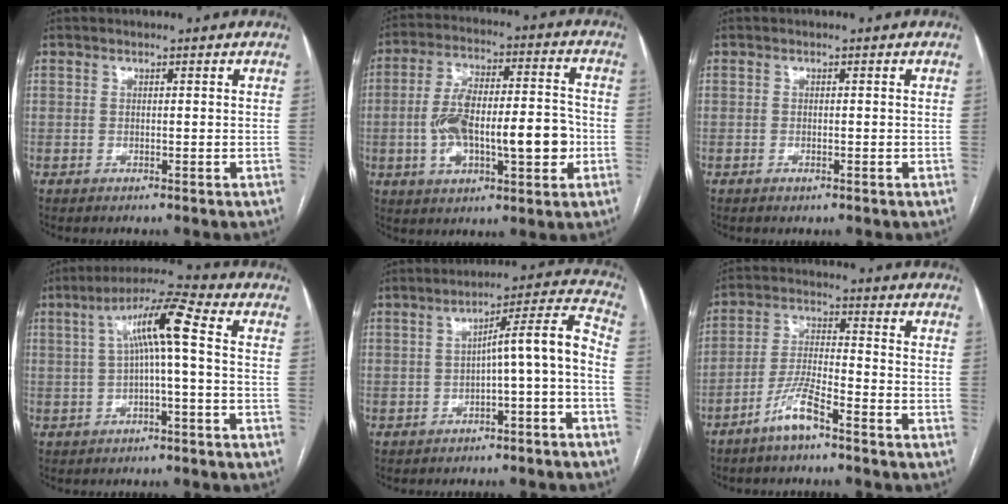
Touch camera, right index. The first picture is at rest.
{"total": 15.6, "force": [-2.8, 5.4, 14.4], "torque": [-0.248, 0.028, -0.040]}
{"total": 0.7, "force": [-0.5, 0.3, 0.4], "torque": [-0.009, 0.000, -0.004]}
{"total": 8.2, "force": [0.7, 0.2, 8.2], "torque": [-0.145, 0.029, 0.013]}
{"total": 8.4, "force": [-2.8, 0.4, 7.9], "torque": [-0.106, 0.034, -0.038]}
{"total": 6.5, "force": [-4.6, 0.6, 4.5], "torque": [-0.101, -0.004, -0.092]}